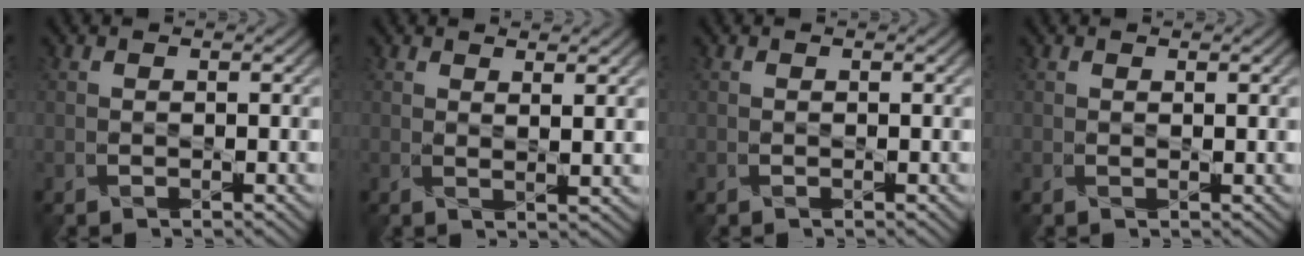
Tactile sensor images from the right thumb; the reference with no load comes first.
{"total": 2.3, "force": [1.9, 0.1, 1.2], "torque": [-0.024, -0.001, 0.041]}
{"total": 0.0}
{"total": 0.7, "force": [0.7, -0.1, 0.1], "torque": [-0.002, 0.003, 0.015]}